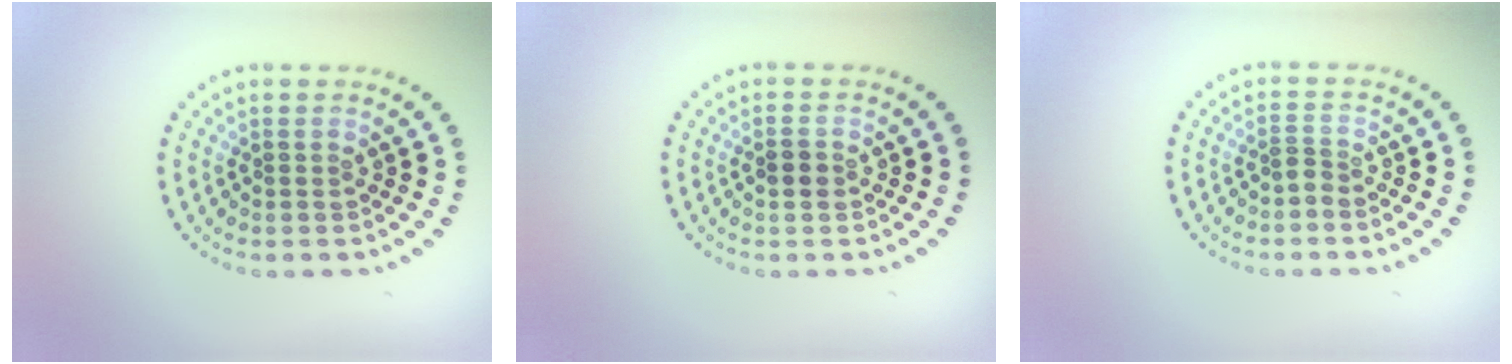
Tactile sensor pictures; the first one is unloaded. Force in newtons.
{"total": 1.3, "press": 1.2, "slide": 0.4}
{"total": 1.1, "press": 0.7, "slide": 0.8}